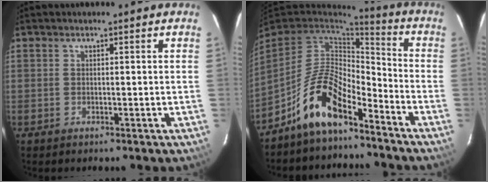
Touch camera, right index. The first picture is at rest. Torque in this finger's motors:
{"motor_torque": [1.07, -1.07, 0.93, 0.21]}